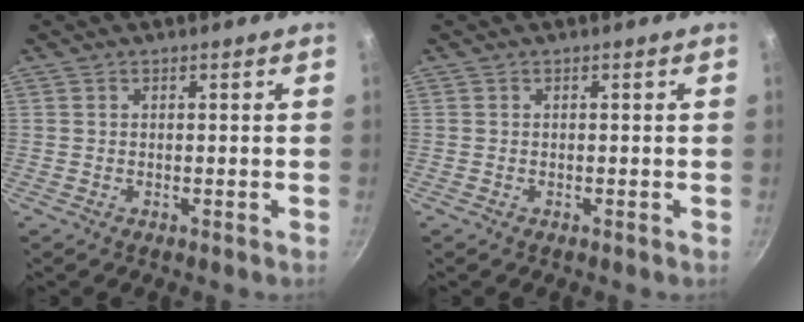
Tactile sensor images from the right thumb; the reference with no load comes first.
{"total": 0.0}